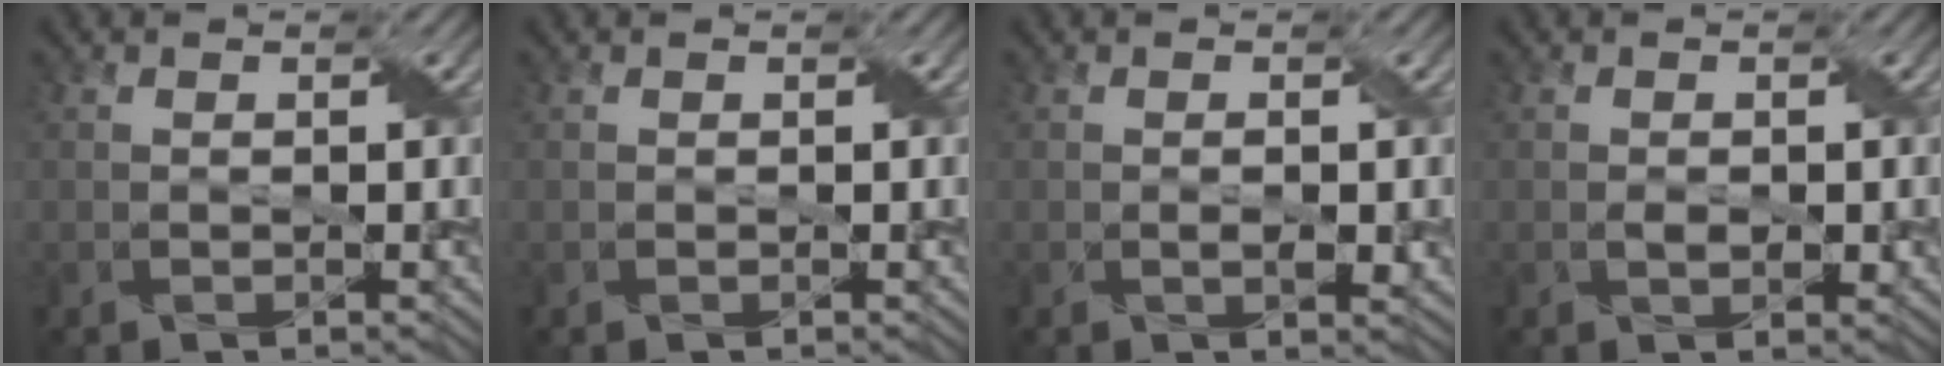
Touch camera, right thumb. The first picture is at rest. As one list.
[{"total": 0.0}, {"total": 1.6, "force": [-0.2, 0.8, 1.4], "torque": [-0.025, -0.003, 0.001]}, {"total": 1.4, "force": [-0.2, 0.8, 1.1], "torque": [-0.020, -0.002, 0.001]}]